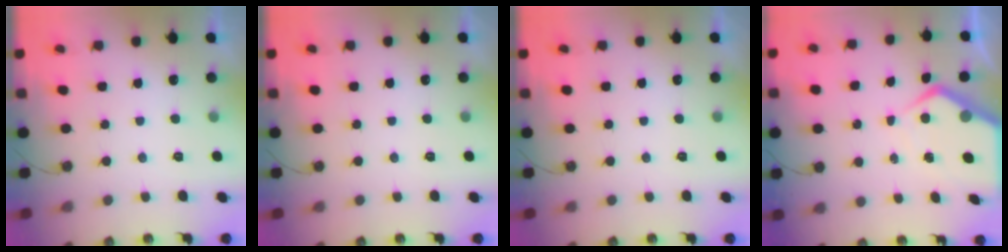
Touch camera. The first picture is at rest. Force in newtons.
{"total": 0.0}
{"total": 0.0}
{"total": 6.7, "press": 6.7, "slide": 0.6}